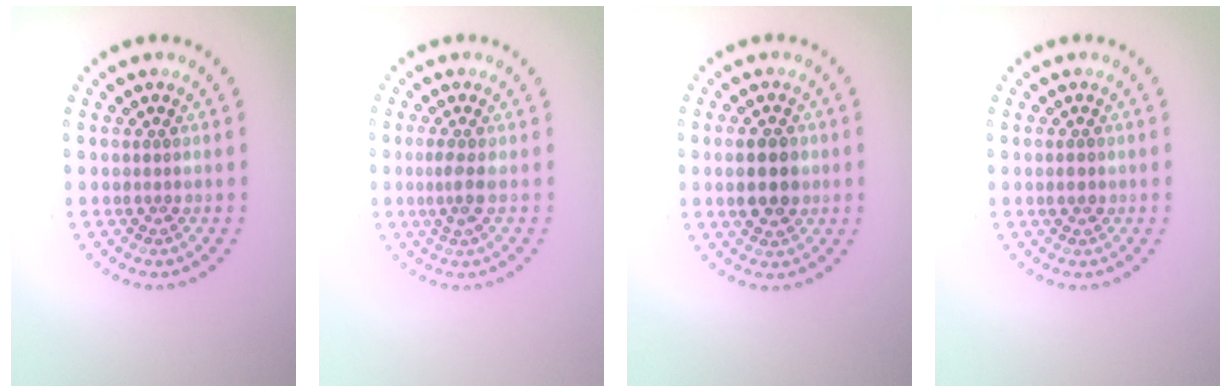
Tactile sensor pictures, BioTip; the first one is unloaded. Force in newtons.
{"total": 1.5, "press": 1.3, "slide": 0.7}
{"total": 3.8, "press": 3.8, "slide": 0.2}
{"total": 1.0, "press": 1.0, "slide": 0.0}